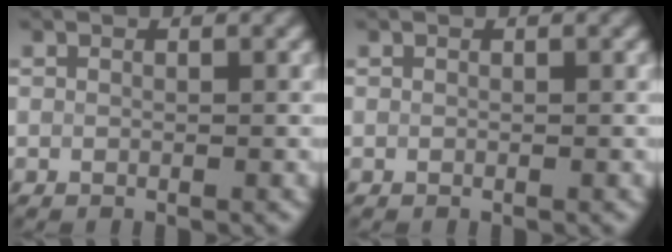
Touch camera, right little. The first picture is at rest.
{"total": 0.0}